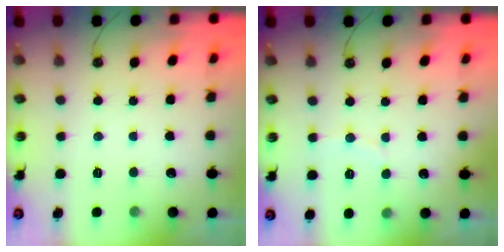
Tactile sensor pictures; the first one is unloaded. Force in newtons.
{"total": 2.9, "press": 2.9, "slide": 0.3}